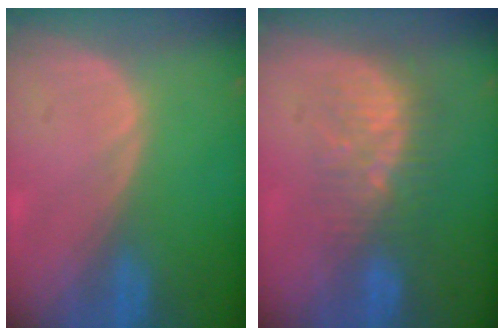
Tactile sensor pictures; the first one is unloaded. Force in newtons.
{"total": 7.6, "press": 7.1, "slide": 2.8}